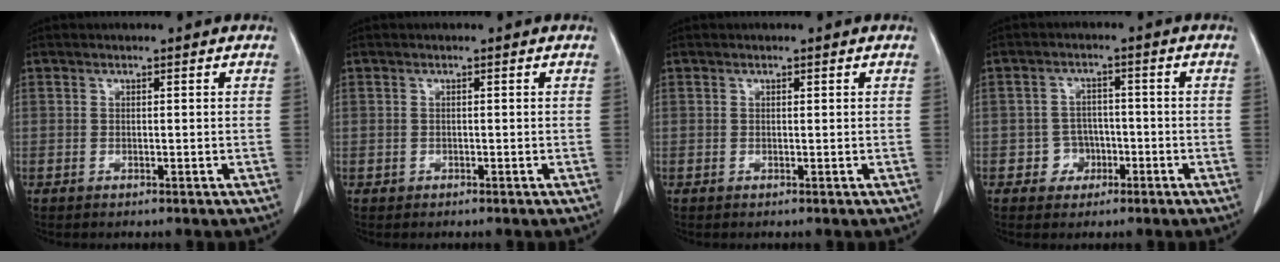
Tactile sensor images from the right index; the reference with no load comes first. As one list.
[{"total": 0.5, "force": [-0.2, 0.5, 0.0], "torque": [0.000, 0.005, -0.005]}, {"total": 0.0}, {"total": 3.7, "force": [-1.5, 3.4, 0.5], "torque": [0.004, 0.014, -0.021]}]